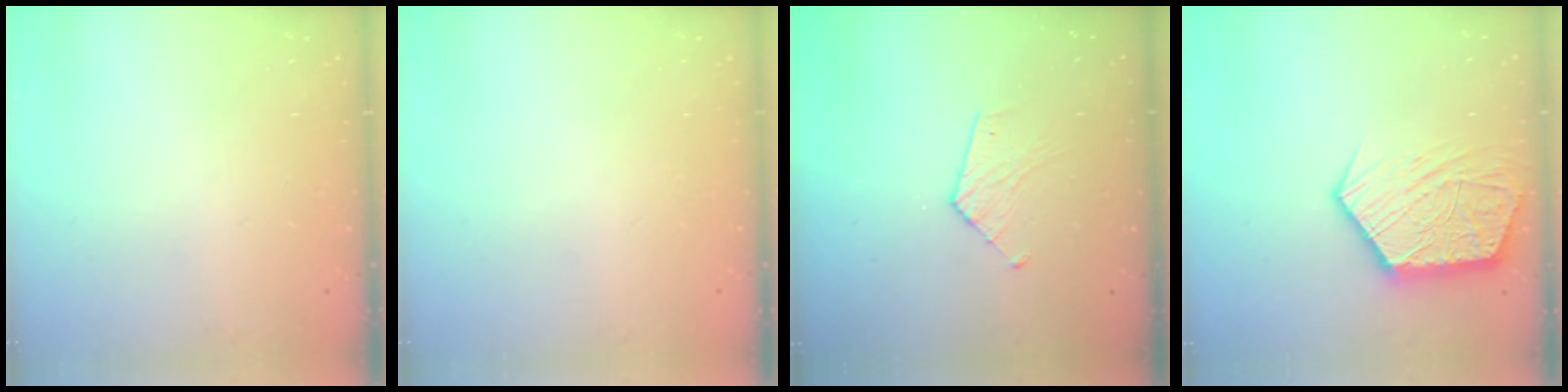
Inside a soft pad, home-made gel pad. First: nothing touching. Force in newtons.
{"total": 0.0}
{"total": 6.0, "press": 5.9, "slide": 0.4}
{"total": 14.3, "press": 14.2, "slide": 1.3}